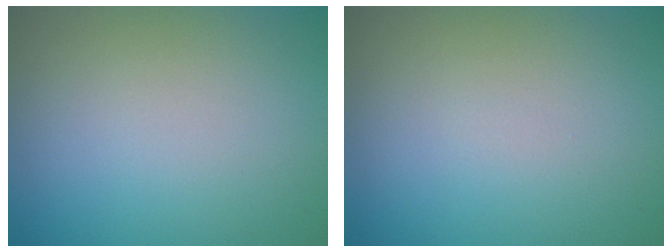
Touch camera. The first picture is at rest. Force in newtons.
{"total": 0.0}